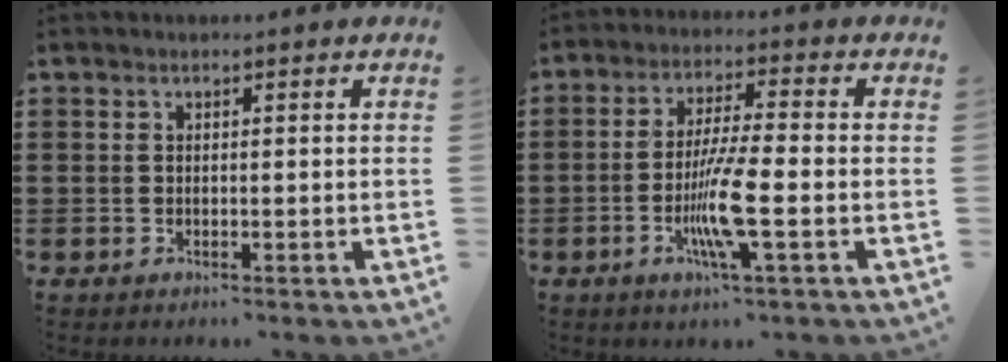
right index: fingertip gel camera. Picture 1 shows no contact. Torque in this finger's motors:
{"motor_torque": [1.71, 0.33, 0.67, 0.21]}